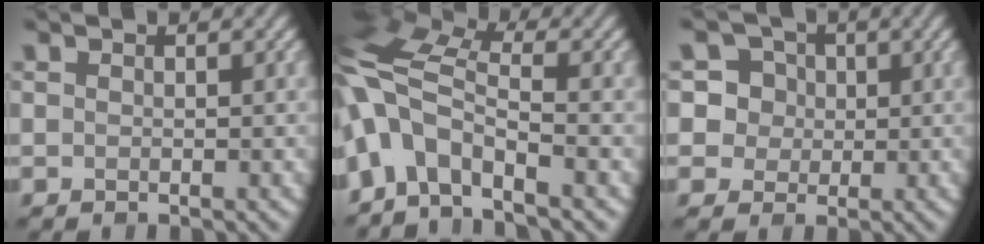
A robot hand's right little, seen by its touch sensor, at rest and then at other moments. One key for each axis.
{"total": 8.3, "fx": -3.0, "fy": 4.0, "fz": 6.6, "tx": -0.129, "ty": 0.012, "tz": -0.077}
{"total": 4.9, "fx": 1.6, "fy": 4.4, "fz": 1.6, "tx": -0.012, "ty": 0.021, "tz": 0.015}